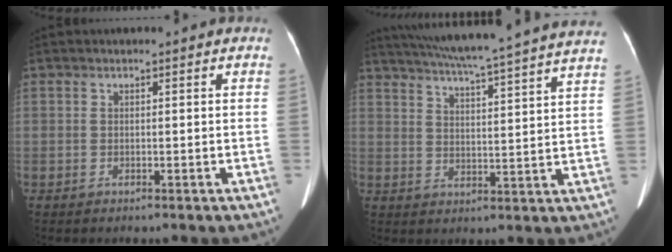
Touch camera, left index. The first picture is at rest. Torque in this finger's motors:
{"motor_torque": [0.85, -1.29, 0.11, 0.11]}